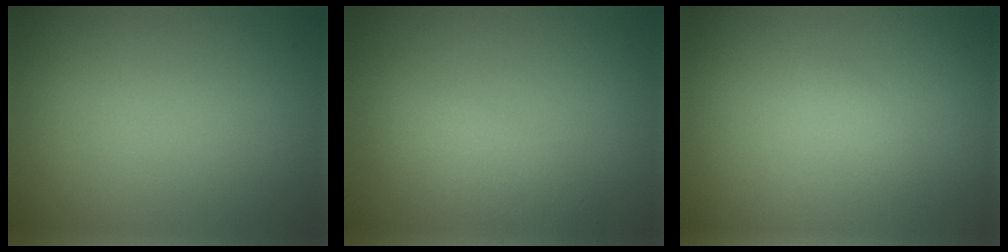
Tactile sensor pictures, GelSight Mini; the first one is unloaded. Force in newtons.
{"total": 2.9, "press": 2.9, "slide": 0.2}
{"total": 1.0, "press": 1.0, "slide": 0.0}